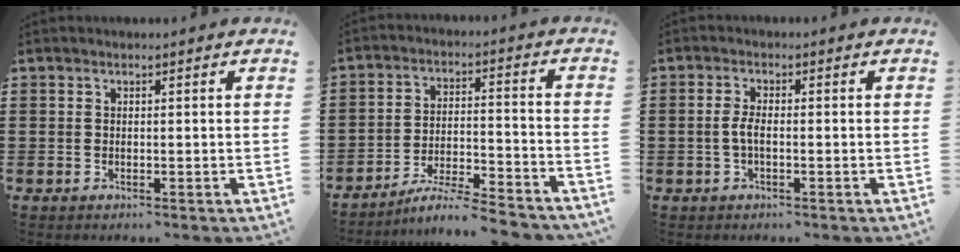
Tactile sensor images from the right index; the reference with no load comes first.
{"total": 6.3, "force": [-5.9, -0.1, 2.2], "torque": [-0.041, -0.005, -0.115]}
{"total": 2.5, "force": [-0.6, 0.8, 2.3], "torque": [-0.058, -0.005, -0.015]}